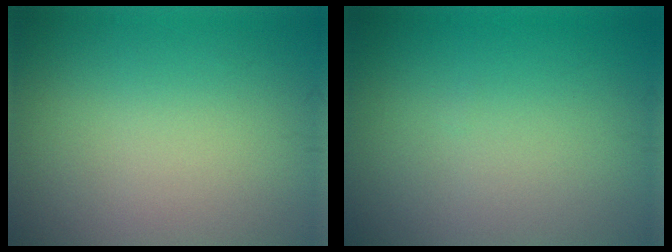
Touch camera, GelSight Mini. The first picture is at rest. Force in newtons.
{"total": 0.0}